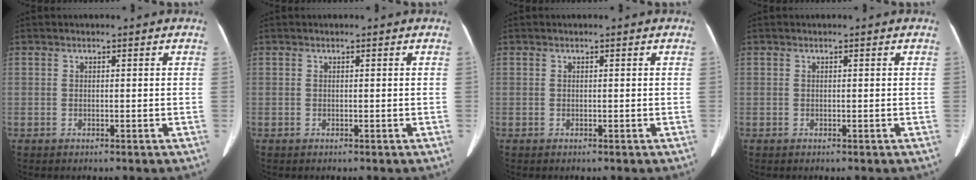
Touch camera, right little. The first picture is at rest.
{"total": 0.0}
{"total": 0.0}
{"total": 0.0}